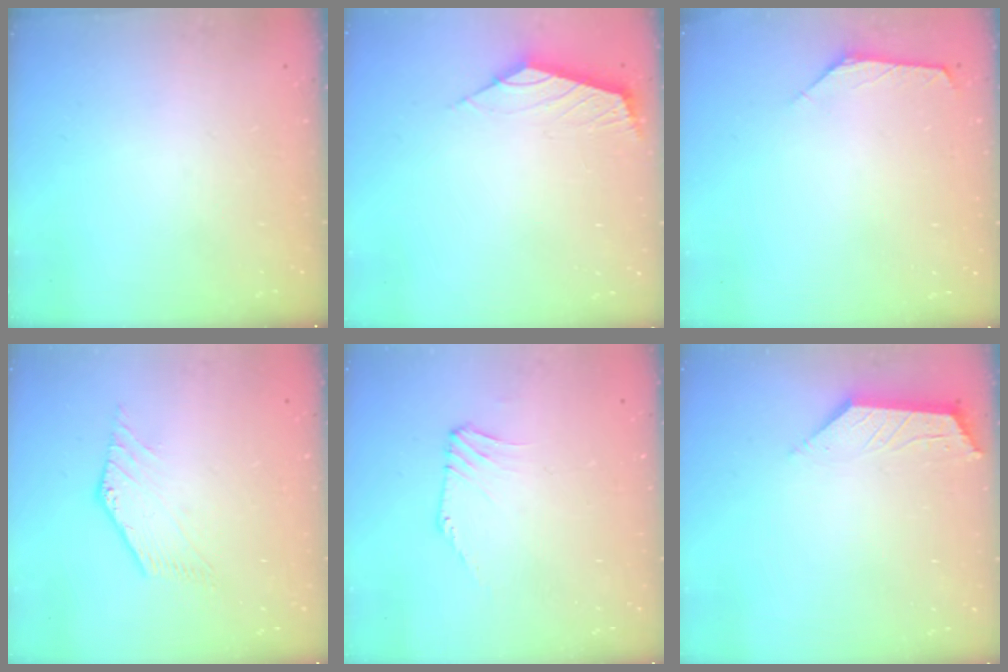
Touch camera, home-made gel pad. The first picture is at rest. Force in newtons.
{"total": 2.5, "press": 2.4, "slide": 0.6}
{"total": 1.7, "press": 1.7, "slide": 0.4}
{"total": 1.5, "press": 1.5, "slide": 0.3}
{"total": 0.0}
{"total": 2.7, "press": 2.7, "slide": 0.5}